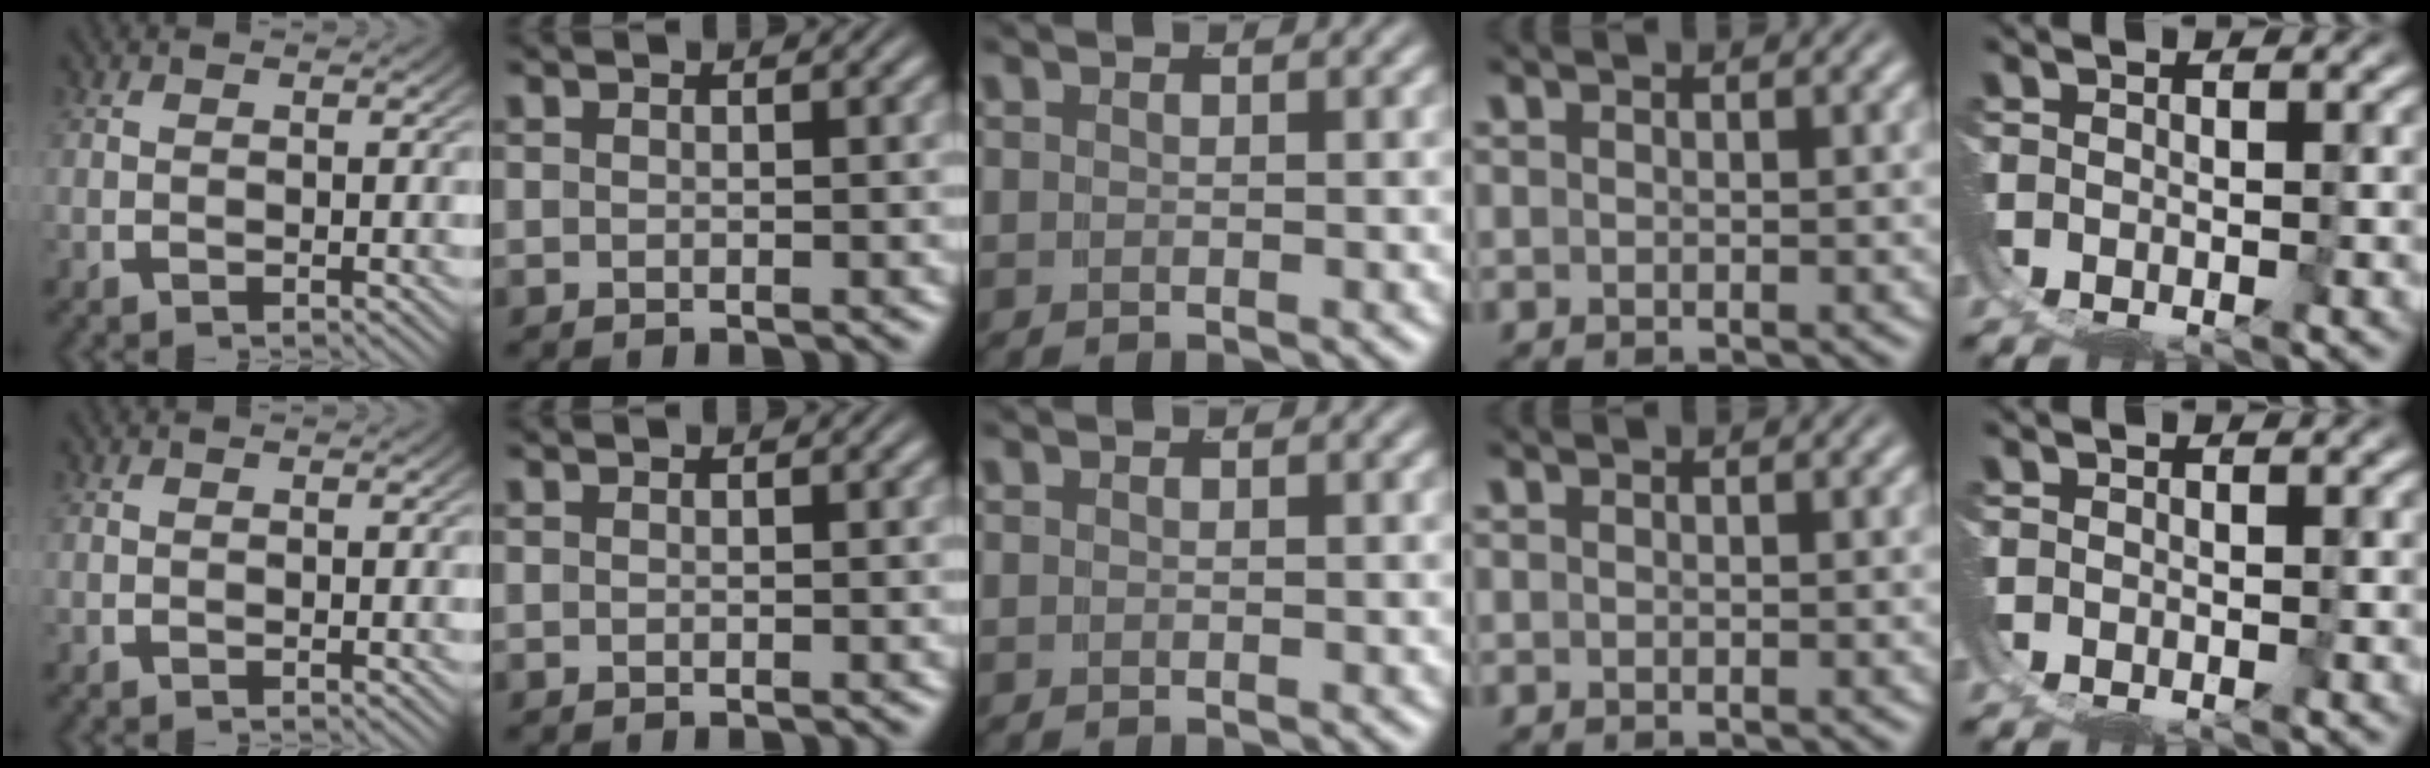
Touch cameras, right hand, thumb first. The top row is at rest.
{}